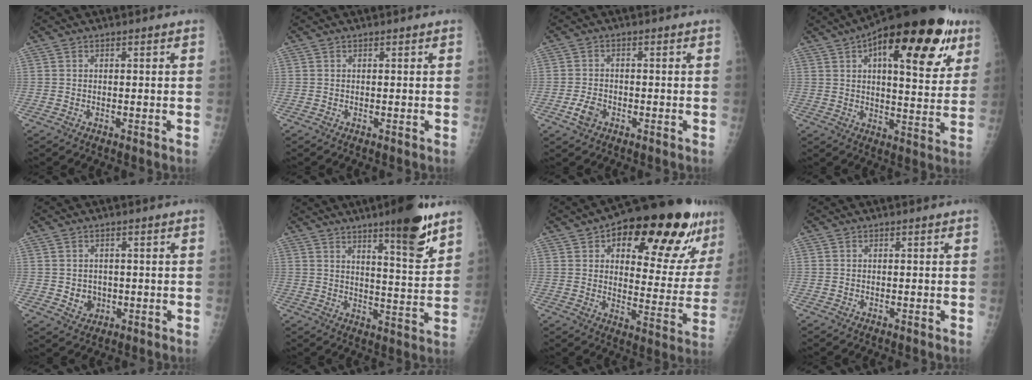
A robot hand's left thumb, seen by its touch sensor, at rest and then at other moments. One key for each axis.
{"total": 0.0}
{"total": 3.4, "fx": -1.5, "fy": 2.3, "fz": 2.0, "tx": -0.036, "ty": 0.006, "tz": -0.027}
{"total": 26.3, "fx": 12.1, "fy": 10.5, "fz": 20.9, "tx": -0.274, "ty": -0.006, "tz": 0.169}
{"total": 3.5, "fx": -0.3, "fy": 3.1, "fz": 1.5, "tx": -0.008, "ty": 0.000, "tz": 0.006}
{"total": 12.7, "fx": 8.4, "fy": 2.2, "fz": 9.3, "tx": -0.117, "ty": -0.057, "tz": 0.124}
{"total": 25.6, "fx": 14.1, "fy": 10.0, "fz": 19.0, "tx": -0.217, "ty": -0.032, "tz": 0.200}
{"total": 0.0}